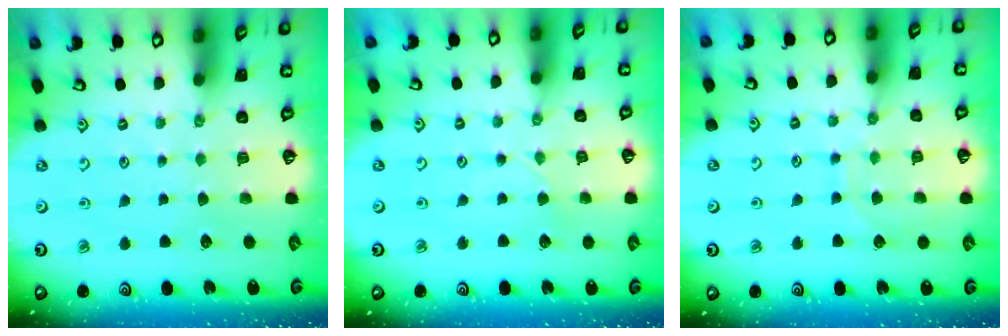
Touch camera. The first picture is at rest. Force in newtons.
{"total": 2.0, "press": 2.0, "slide": 0.2}
{"total": 7.2, "press": 7.2, "slide": 0.6}